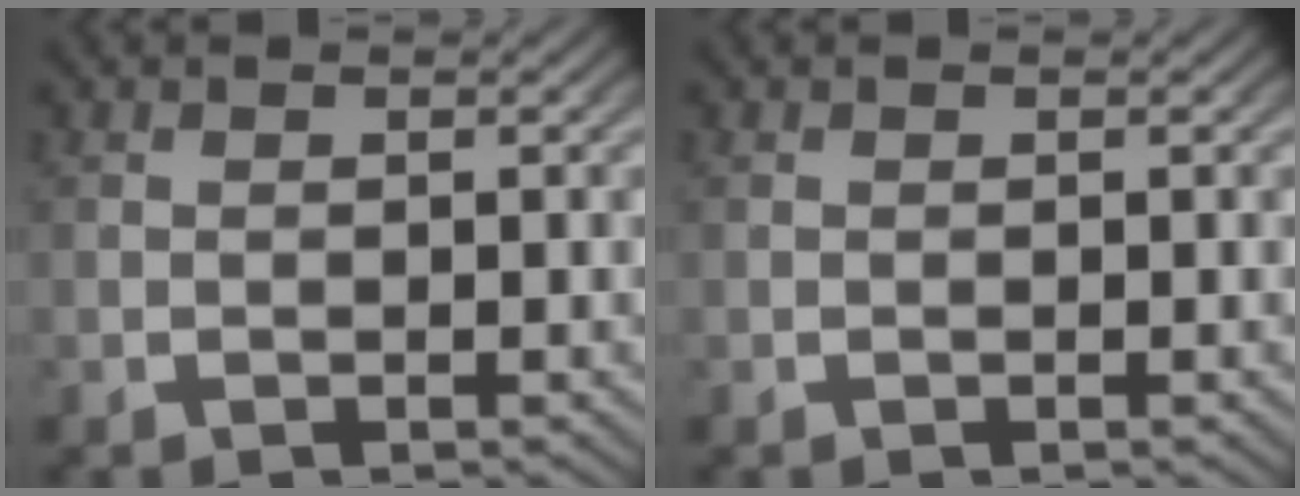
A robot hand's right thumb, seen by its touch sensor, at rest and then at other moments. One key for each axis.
{"total": 0.0}